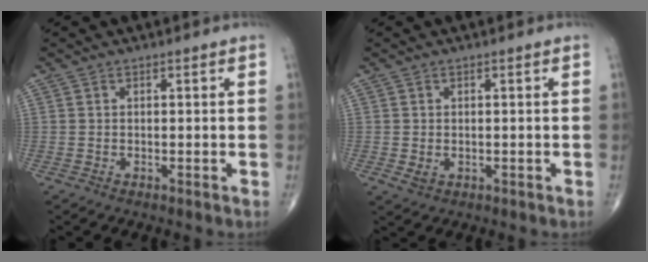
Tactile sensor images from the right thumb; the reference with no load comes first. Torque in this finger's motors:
{"motor_torque": [1.27, 2.58, -0.13, -0.06, 0.01]}